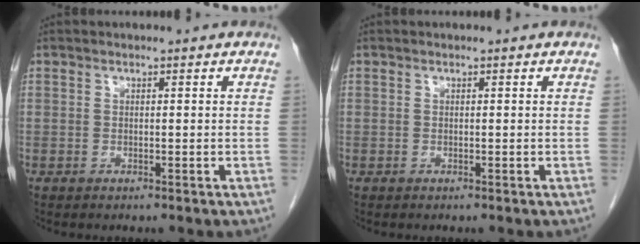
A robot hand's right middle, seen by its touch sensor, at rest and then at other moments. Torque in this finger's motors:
{"motor_torque": [0.49, -0.40, 0.05, 0.01]}